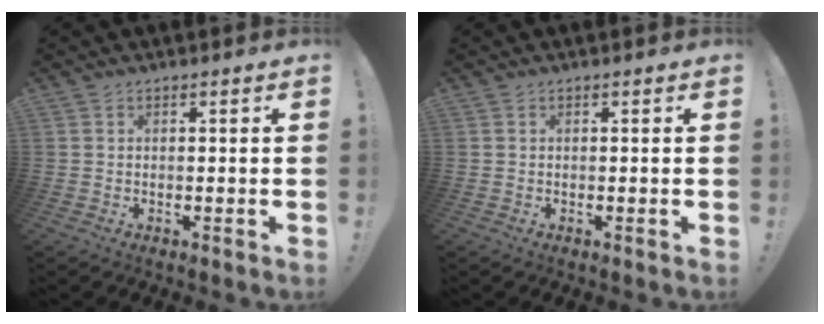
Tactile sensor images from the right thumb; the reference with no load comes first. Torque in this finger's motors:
{"motor_torque": [-0.02, 0.19, -0.07, 0.00, 0.01]}